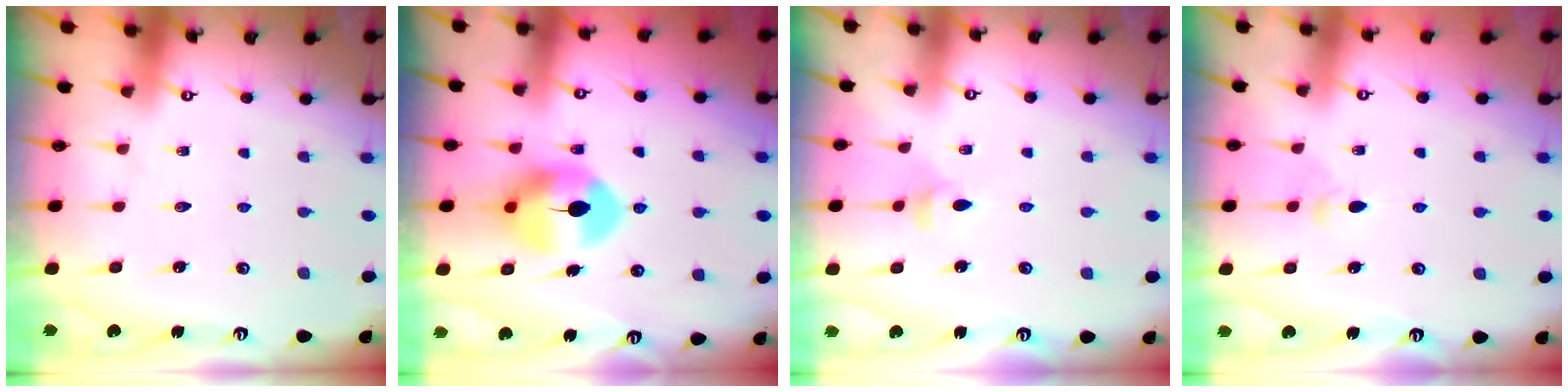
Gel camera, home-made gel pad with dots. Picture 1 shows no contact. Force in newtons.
{"total": 8.4, "press": 8.3, "slide": 0.8}
{"total": 4.3, "press": 4.2, "slide": 0.9}
{"total": 2.5, "press": 2.4, "slide": 0.6}